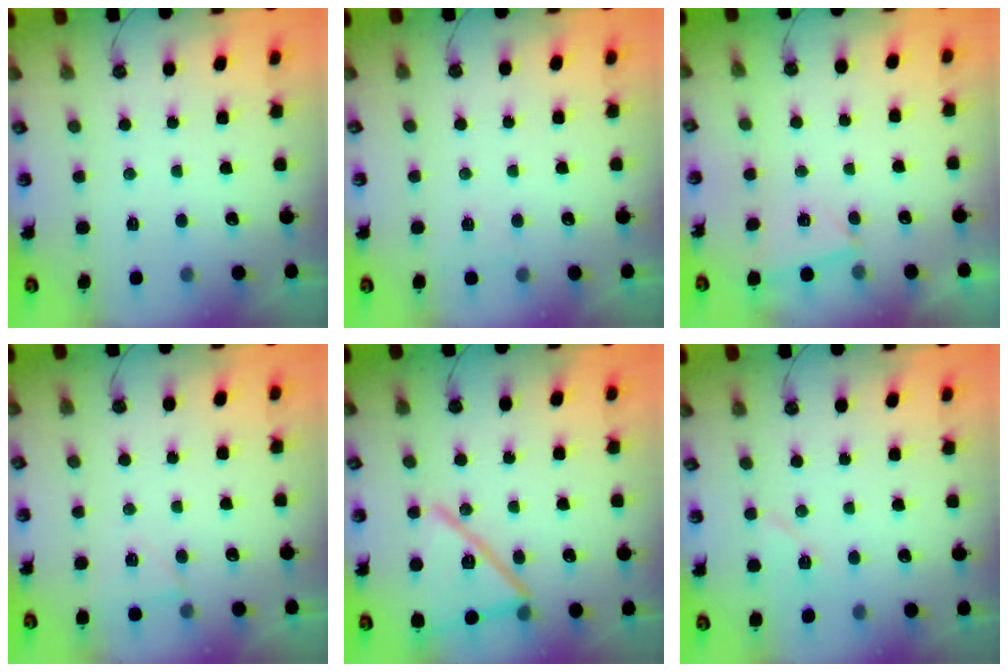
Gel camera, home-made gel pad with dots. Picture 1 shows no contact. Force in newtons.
{"total": 3.5, "press": 3.5, "slide": 0.2}
{"total": 2.4, "press": 2.3, "slide": 0.6}
{"total": 4.0, "press": 3.9, "slide": 0.4}
{"total": 18.8, "press": 15.6, "slide": 10.5}
{"total": 6.4, "press": 6.1, "slide": 1.7}